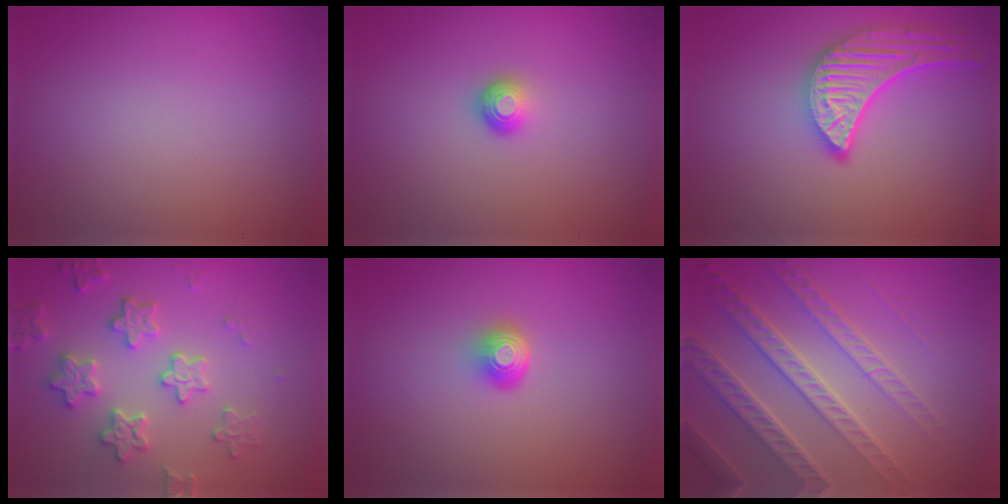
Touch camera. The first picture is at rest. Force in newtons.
{"total": 1.5, "press": 1.1, "slide": 1.1}
{"total": 5.4, "press": 4.3, "slide": 3.3}
{"total": 3.8, "press": 3.8, "slide": 0.7}
{"total": 2.1, "press": 1.4, "slide": 1.6}
{"total": 7.2, "press": 5.1, "slide": 5.1}